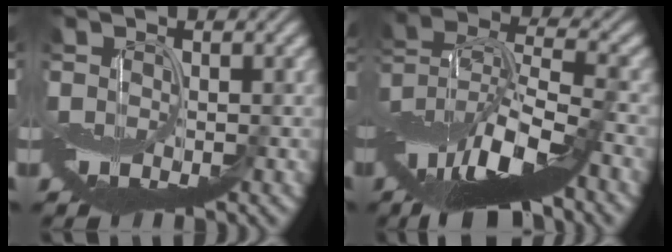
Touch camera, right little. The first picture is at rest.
{"total": 12.3, "force": [-6.7, 3.9, 9.6], "torque": [-0.179, 0.010, -0.121]}